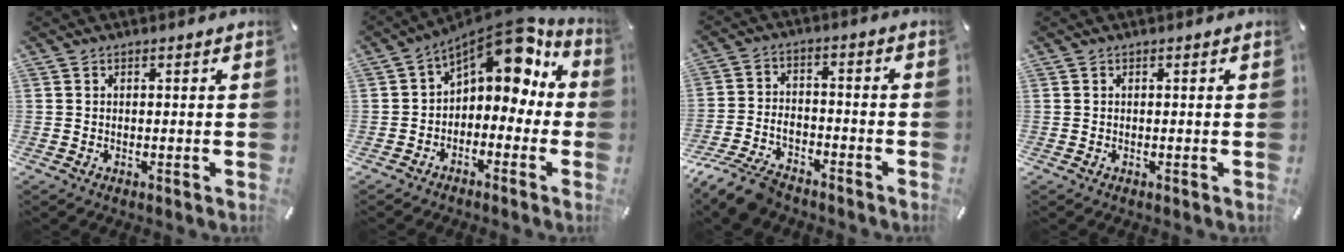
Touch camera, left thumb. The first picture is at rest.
{"total": 10.2, "force": [6.4, 5.6, 5.6], "torque": [-0.085, -0.056, 0.112]}
{"total": 9.0, "force": [-7.3, 3.7, 3.9], "torque": [-0.077, 0.034, -0.141]}
{"total": 0.0}